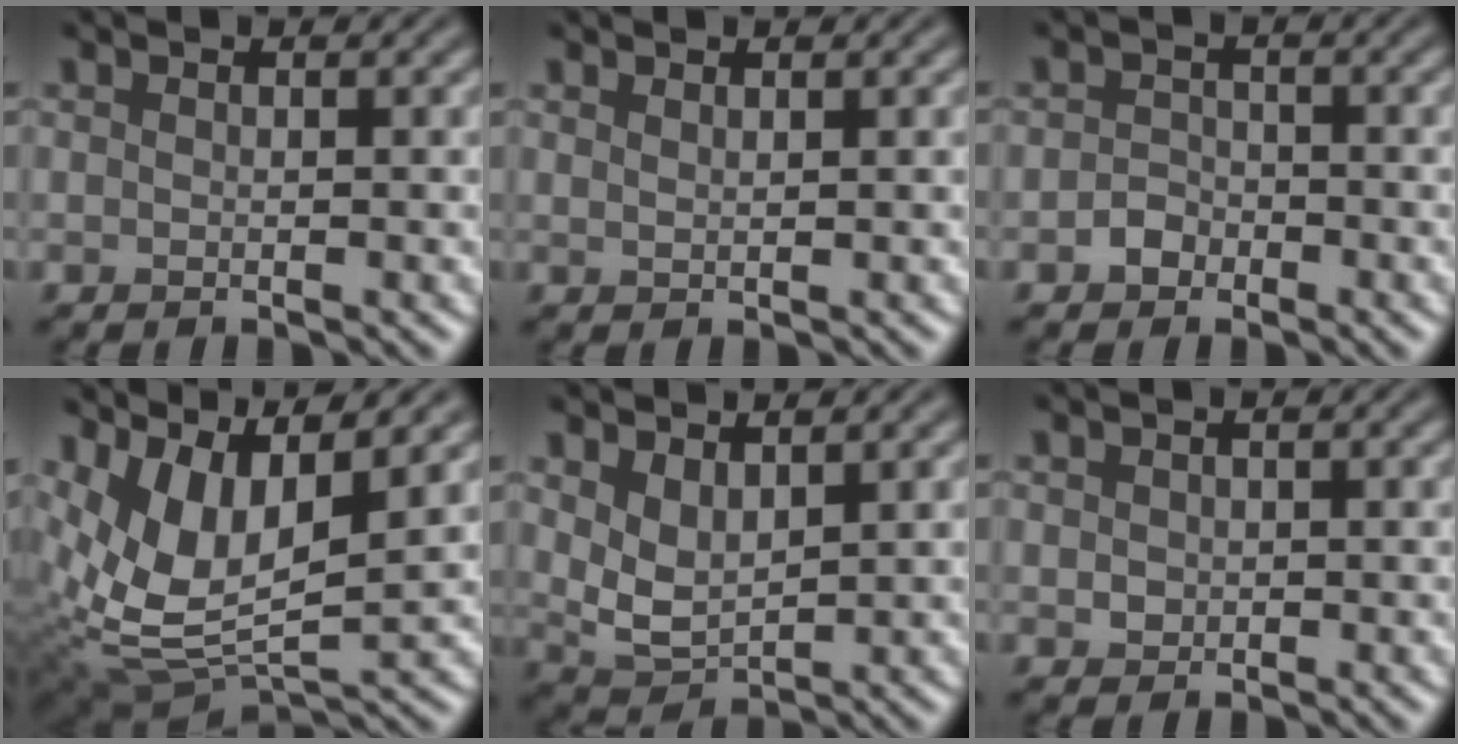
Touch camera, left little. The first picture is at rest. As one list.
[{"total": 0.6, "force": [0.6, 0.1, 0.2], "torque": [-0.004, 0.000, 0.013]}, {"total": 1.5, "force": [-0.9, 1.2, 0.4], "torque": [-0.002, 0.005, -0.018]}, {"total": 8.9, "force": [3.6, 4.0, 7.1], "torque": [-0.151, -0.005, 0.075]}, {"total": 3.3, "force": [1.5, 1.8, 2.3], "torque": [-0.056, -0.008, 0.037]}, {"total": 1.0, "force": [0.1, 1.0, 0.4], "torque": [-0.005, -0.002, 0.003]}]